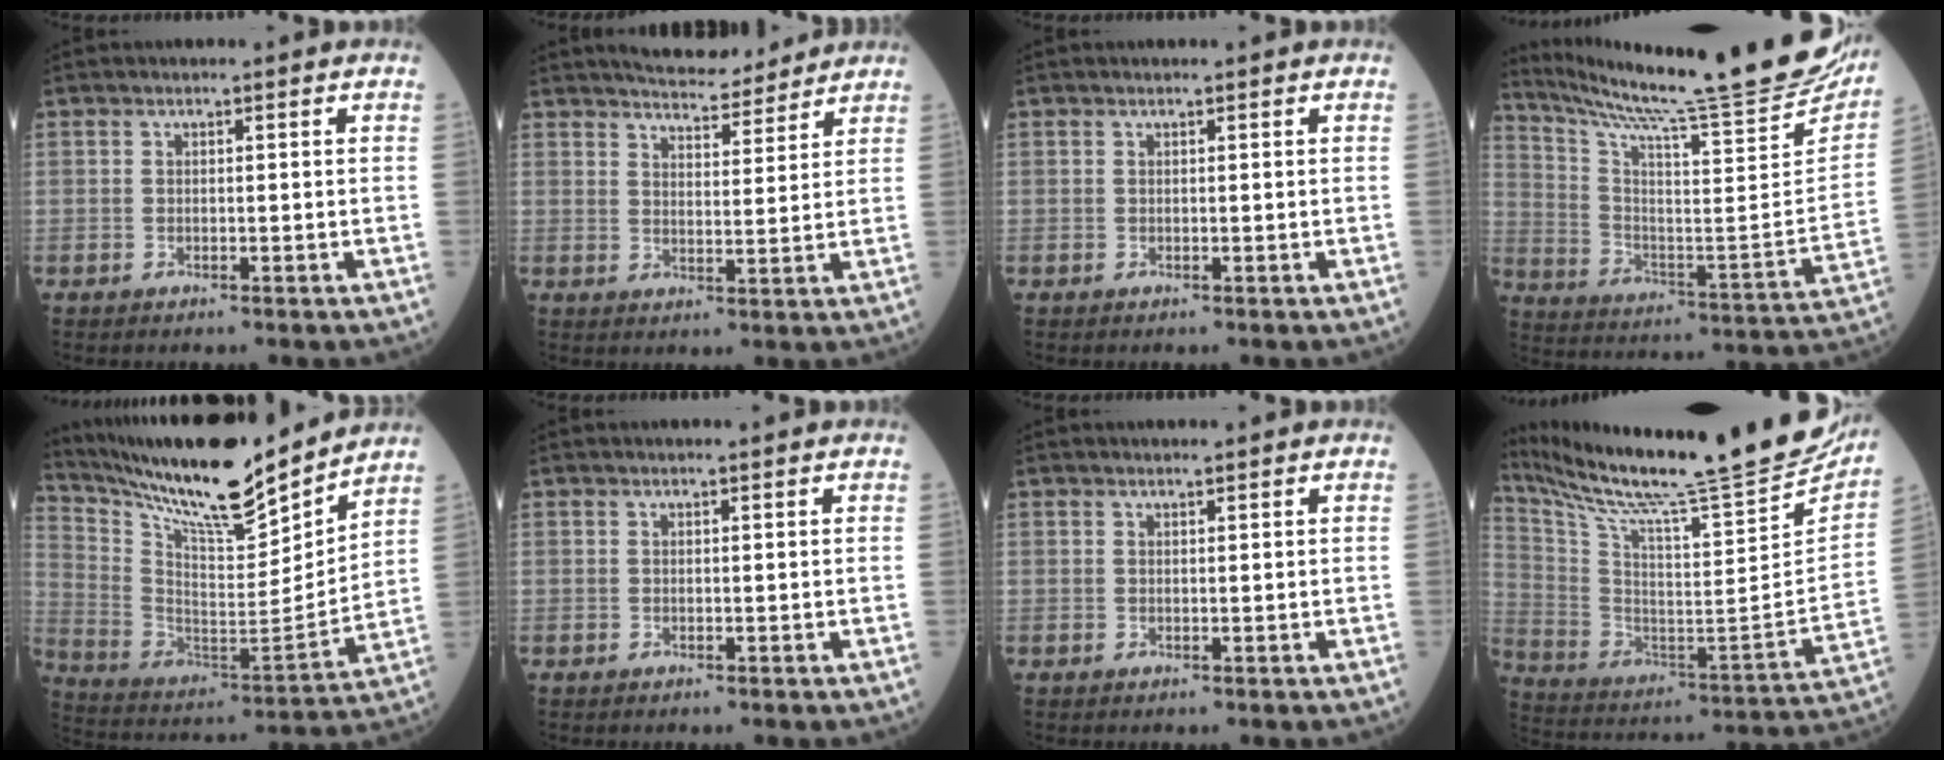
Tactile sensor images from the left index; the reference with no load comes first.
{"total": 9.1, "force": [8.5, 1.9, 2.7], "torque": [-0.044, 0.008, 0.124]}
{"total": 0.0}
{"total": 28.4, "force": [24.9, 0.0, 13.7], "torque": [-0.238, -0.093, 0.354]}
{"total": 22.5, "force": [19.5, 2.2, 10.9], "torque": [-0.208, -0.015, 0.331]}
{"total": 1.2, "force": [1.1, -0.1, 0.5], "torque": [-0.006, 0.009, 0.018]}
{"total": 1.2, "force": [1.1, -0.1, 0.5], "torque": [-0.008, 0.008, 0.021]}
{"total": 32.8, "force": [28.5, 1.0, 16.0], "torque": [-0.297, -0.099, 0.417]}